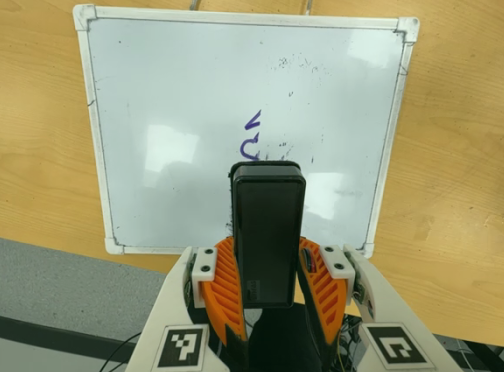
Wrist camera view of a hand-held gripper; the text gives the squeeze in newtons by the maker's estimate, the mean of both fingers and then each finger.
{"total": 6.8, "left": 6.0, "right": 7.5}